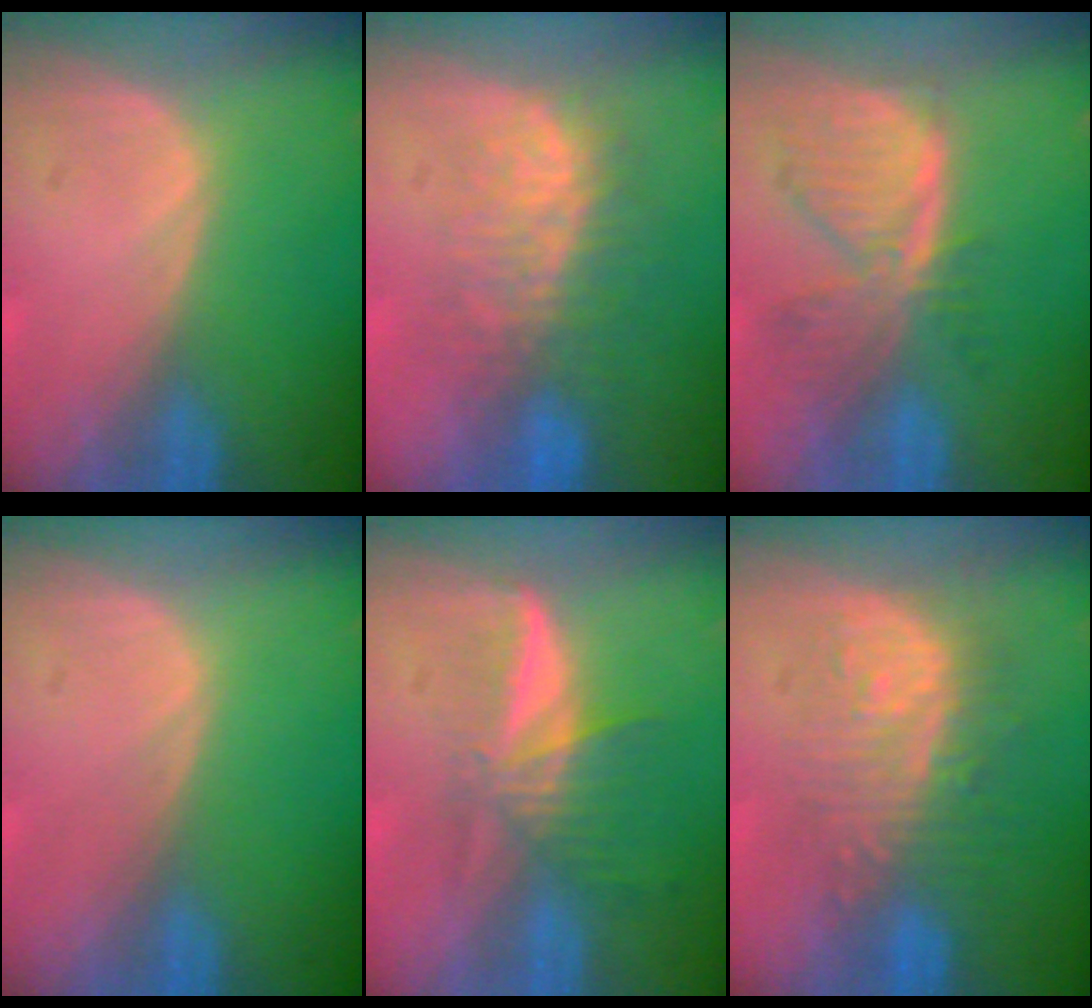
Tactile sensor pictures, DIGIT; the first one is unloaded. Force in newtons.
{"total": 7.8, "press": 7.5, "slide": 2.2}
{"total": 8.1, "press": 7.0, "slide": 4.1}
{"total": 0.0}
{"total": 6.0, "press": 5.6, "slide": 2.3}
{"total": 9.1, "press": 8.9, "slide": 2.1}